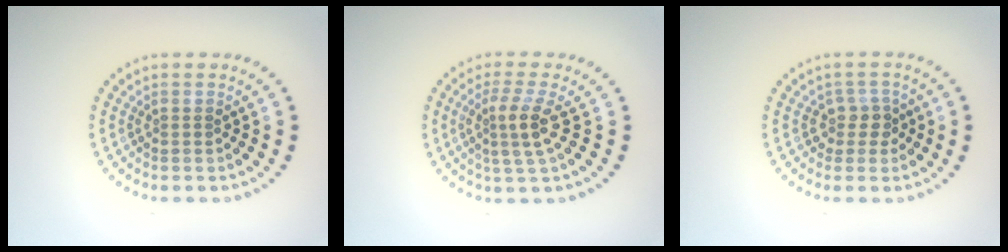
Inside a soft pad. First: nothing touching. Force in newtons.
{"total": 2.8, "press": 2.4, "slide": 1.5}
{"total": 1.8, "press": 1.5, "slide": 1.1}